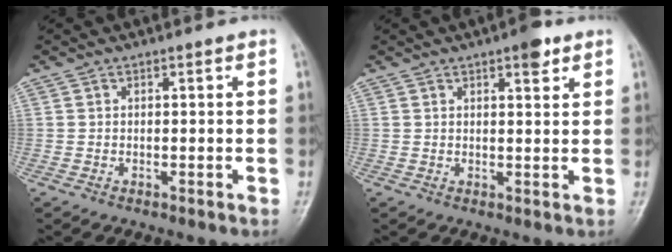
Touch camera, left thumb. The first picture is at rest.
{"total": 3.8, "force": [2.3, 1.3, 2.7], "torque": [-0.028, -0.010, 0.029]}